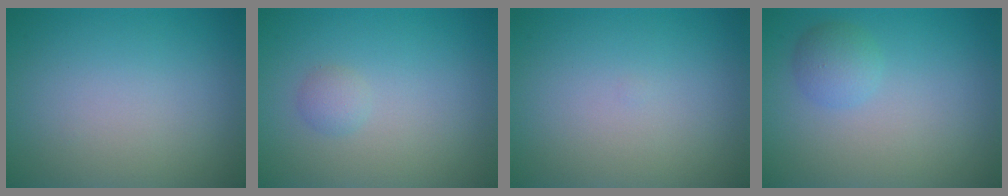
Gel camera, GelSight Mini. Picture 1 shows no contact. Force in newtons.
{"total": 1.0, "press": 1.0, "slide": 0.1}
{"total": 0.0}
{"total": 1.9, "press": 1.9, "slide": 0.1}